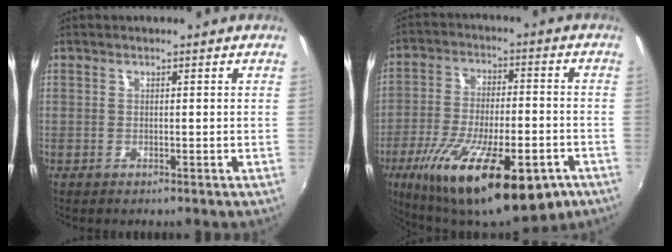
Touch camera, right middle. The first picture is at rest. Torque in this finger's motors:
{"motor_torque": [1.35, -0.79, 1.05, 0.21]}